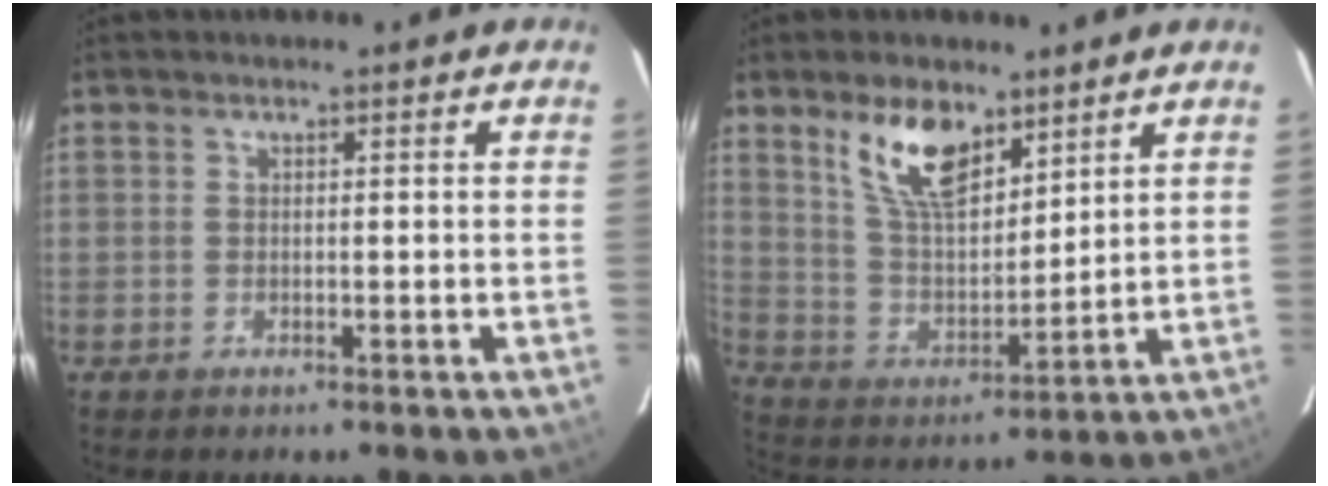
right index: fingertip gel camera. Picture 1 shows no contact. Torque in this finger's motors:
{"motor_torque": [1.17, 0.97, 0.46, 0.10]}